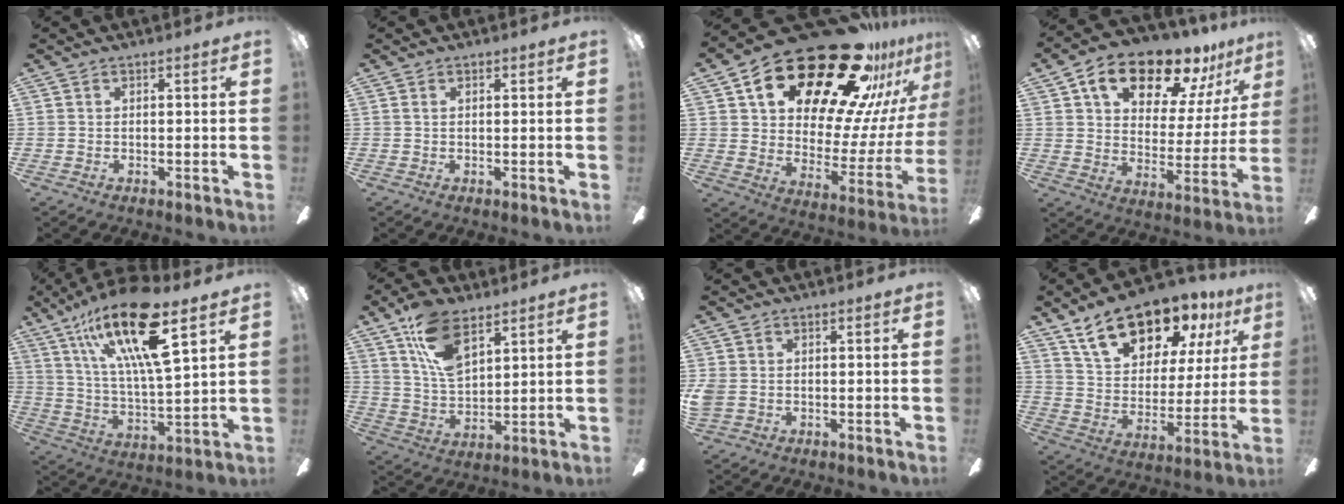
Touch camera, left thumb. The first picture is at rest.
{"total": 1.0, "force": [0.4, 0.4, 0.8], "torque": [-0.016, 0.004, 0.005]}
{"total": 30.1, "force": [21.6, 12.2, 17.0], "torque": [-0.247, -0.153, 0.374]}
{"total": 18.0, "force": [12.7, 8.4, 9.5], "torque": [-0.154, -0.078, 0.216]}
{"total": 22.4, "force": [13.3, 6.3, 16.9], "torque": [-0.318, -0.056, 0.213]}
{"total": 13.5, "force": [8.0, 7.0, 8.4], "torque": [-0.152, -0.022, 0.149]}
{"total": 3.2, "force": [-0.4, 2.6, 1.8], "torque": [-0.044, 0.003, -0.009]}
{"total": 19.0, "force": [13.5, 9.6, 9.3], "torque": [-0.157, -0.075, 0.237]}